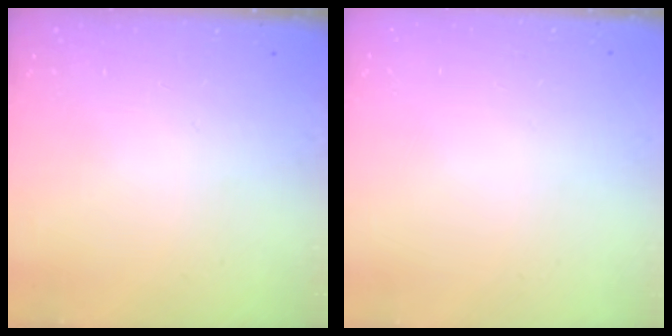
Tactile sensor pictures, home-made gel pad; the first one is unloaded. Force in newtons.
{"total": 0.0}